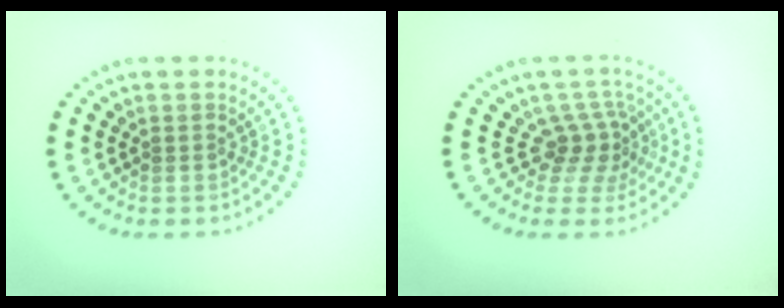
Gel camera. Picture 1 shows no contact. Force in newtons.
{"total": 3.0, "press": 2.0, "slide": 2.2}